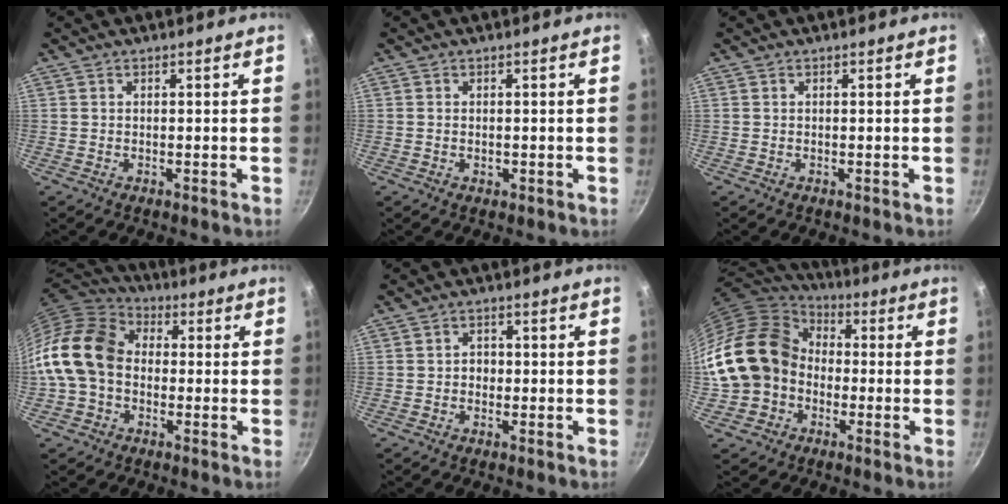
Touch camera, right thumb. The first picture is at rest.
{"total": 1.0, "force": [-0.2, 0.7, 0.7], "torque": [-0.010, 0.001, -0.003]}
{"total": 0.0}
{"total": 15.6, "force": [-0.9, 11.9, 10.1], "torque": [-0.173, 0.036, -0.033]}
{"total": 2.1, "force": [-0.3, 1.8, 1.1], "torque": [-0.007, 0.006, -0.007]}
{"total": 17.3, "force": [-2.2, 14.7, 9.0], "torque": [-0.141, 0.055, -0.045]}